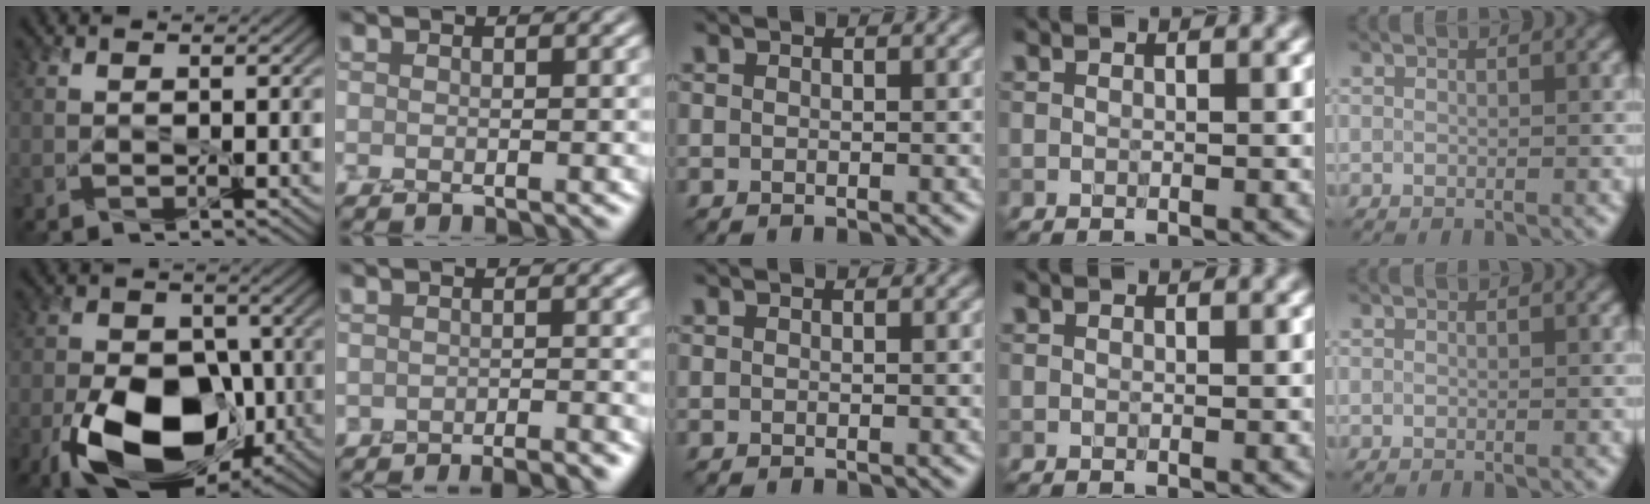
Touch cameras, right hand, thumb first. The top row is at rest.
{"thumb": {"total": 16.4, "force": [-6.8, 9.6, 11.4], "torque": [-0.196, -0.033, -0.126]}, "index": {"total": 2.9, "force": [-2.7, 0.4, 1.1], "torque": [0.010, 0.010, -0.029]}}